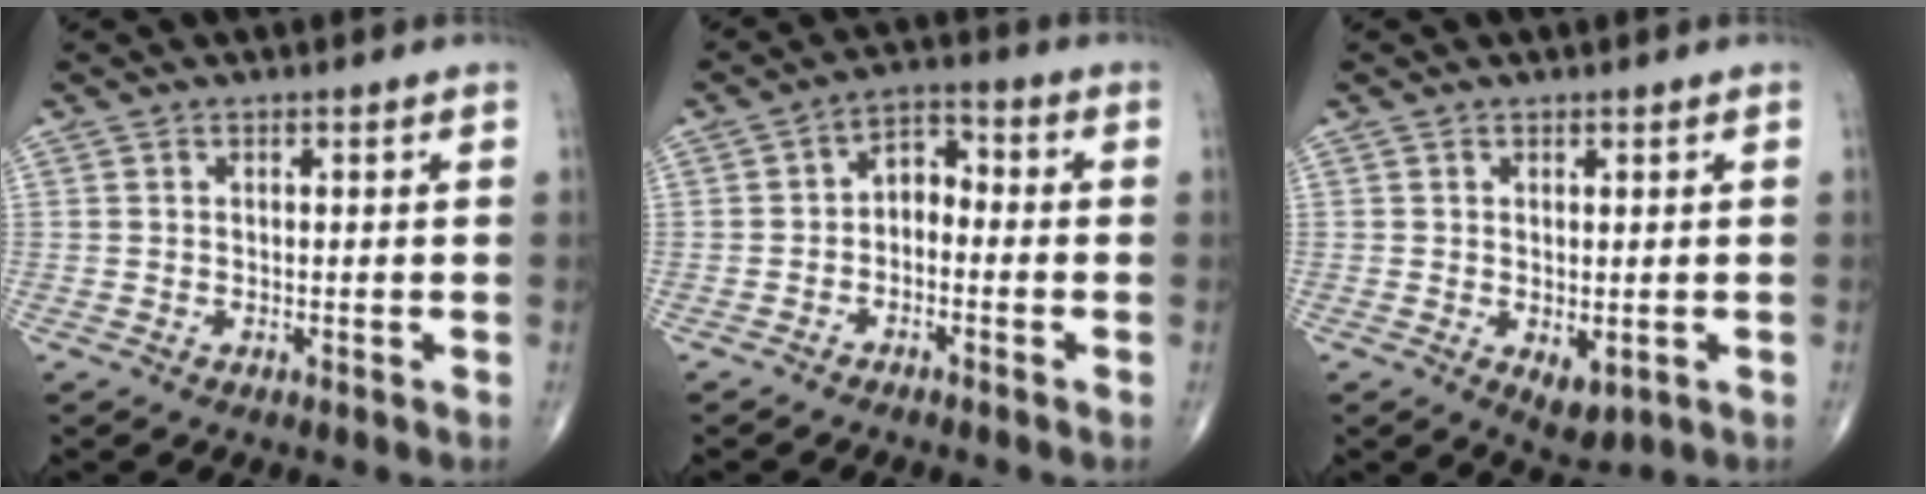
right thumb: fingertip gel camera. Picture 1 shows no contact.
{"total": 5.1, "force": [-1.5, 3.4, 3.5], "torque": [-0.041, 0.036, -0.040]}
{"total": 3.6, "force": [-0.6, 2.0, 3.0], "torque": [-0.037, -0.009, 0.002]}